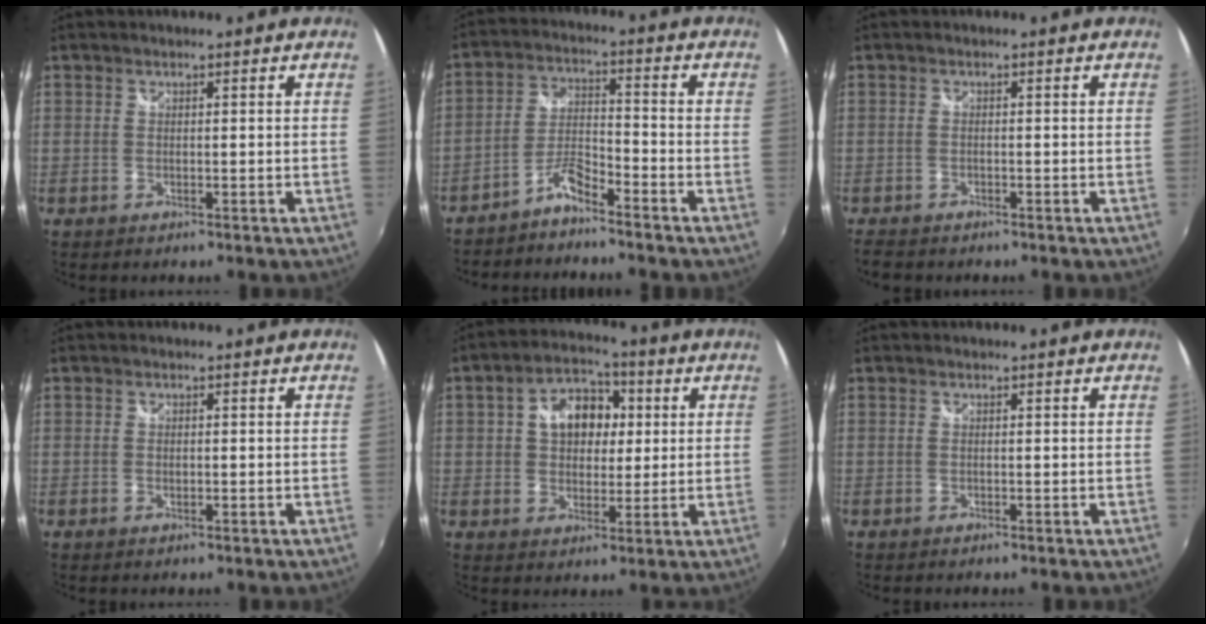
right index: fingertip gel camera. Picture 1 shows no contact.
{"total": 4.9, "force": [-4.3, 0.6, 2.3], "torque": [-0.056, 0.017, -0.083]}
{"total": 2.7, "force": [-2.2, 1.2, 1.2], "torque": [-0.031, -0.008, -0.039]}
{"total": 0.6, "force": [-0.1, 0.5, 0.4], "torque": [-0.009, -0.001, -0.002]}
{"total": 10.7, "force": [2.1, 7.6, 7.1], "torque": [-0.129, 0.028, 0.035]}
{"total": 0.0}